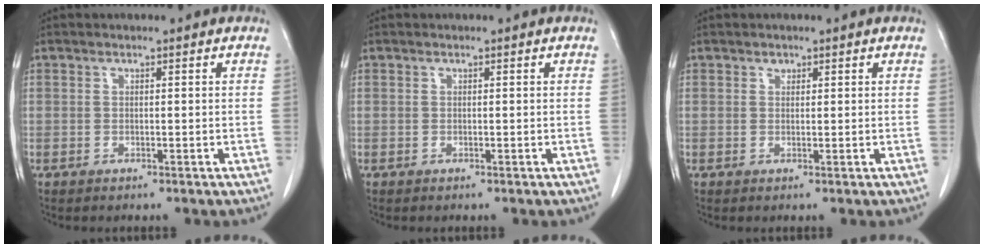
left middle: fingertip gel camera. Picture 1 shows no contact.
{"total": 0.0}
{"total": 0.7, "force": [0.5, 0.4, 0.1], "torque": [0.002, -0.003, 0.007]}